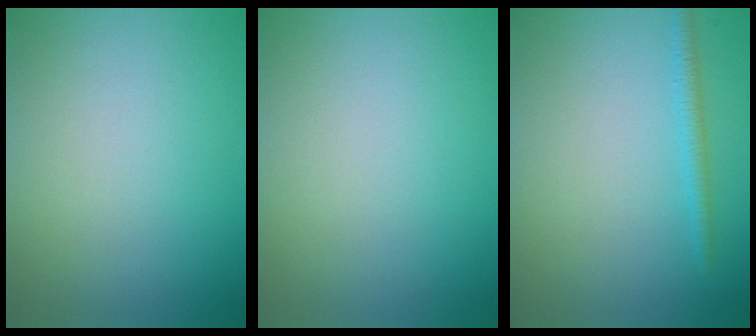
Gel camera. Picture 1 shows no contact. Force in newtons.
{"total": 0.0}
{"total": 1.5, "press": 1.5, "slide": 0.1}